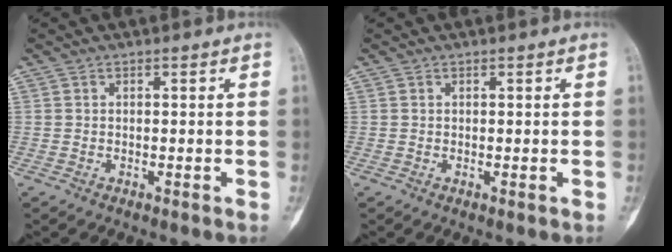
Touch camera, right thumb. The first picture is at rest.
{"total": 0.5, "force": [0.0, 0.2, 0.5], "torque": [-0.007, -0.002, 0.001]}